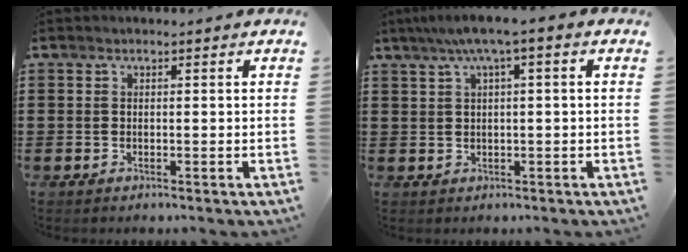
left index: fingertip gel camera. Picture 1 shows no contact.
{"total": 3.4, "force": [0.4, 0.3, 3.4], "torque": [-0.063, 0.003, 0.002]}